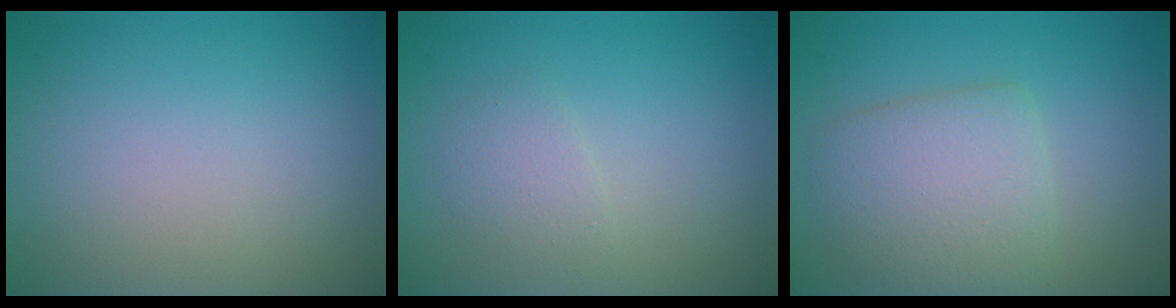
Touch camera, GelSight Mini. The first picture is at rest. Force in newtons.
{"total": 1.5, "press": 1.5, "slide": 0.0}
{"total": 4.3, "press": 4.3, "slide": 0.4}